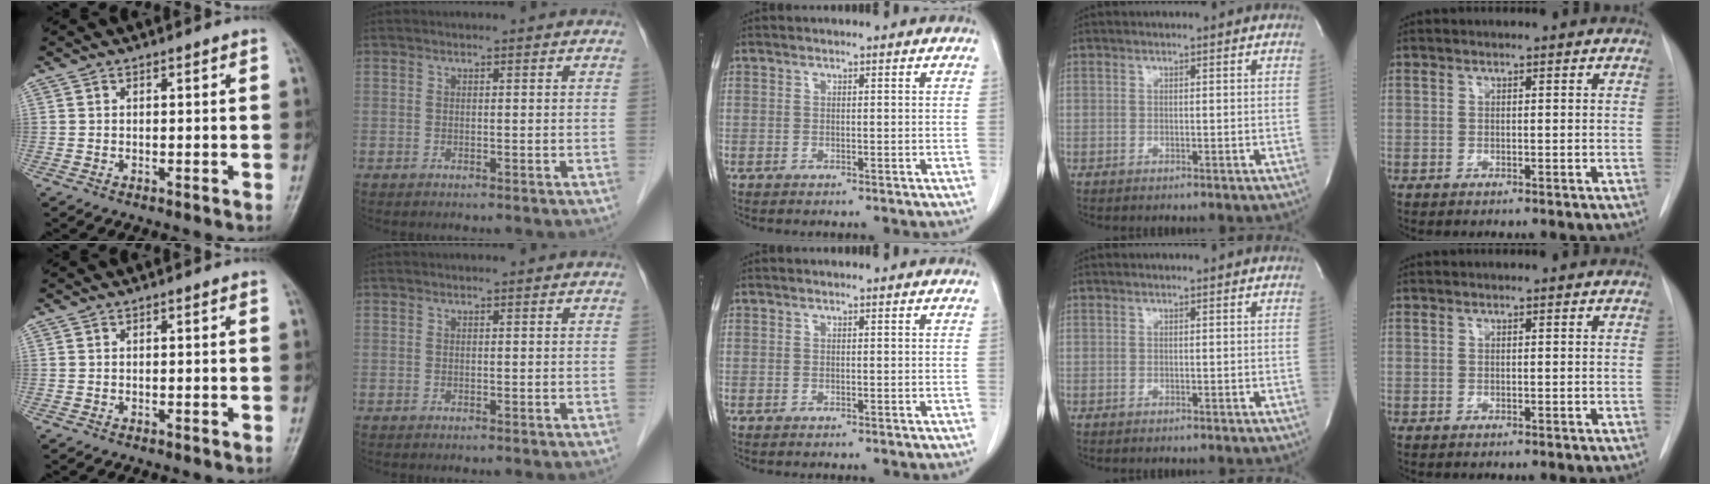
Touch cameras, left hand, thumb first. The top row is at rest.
{}